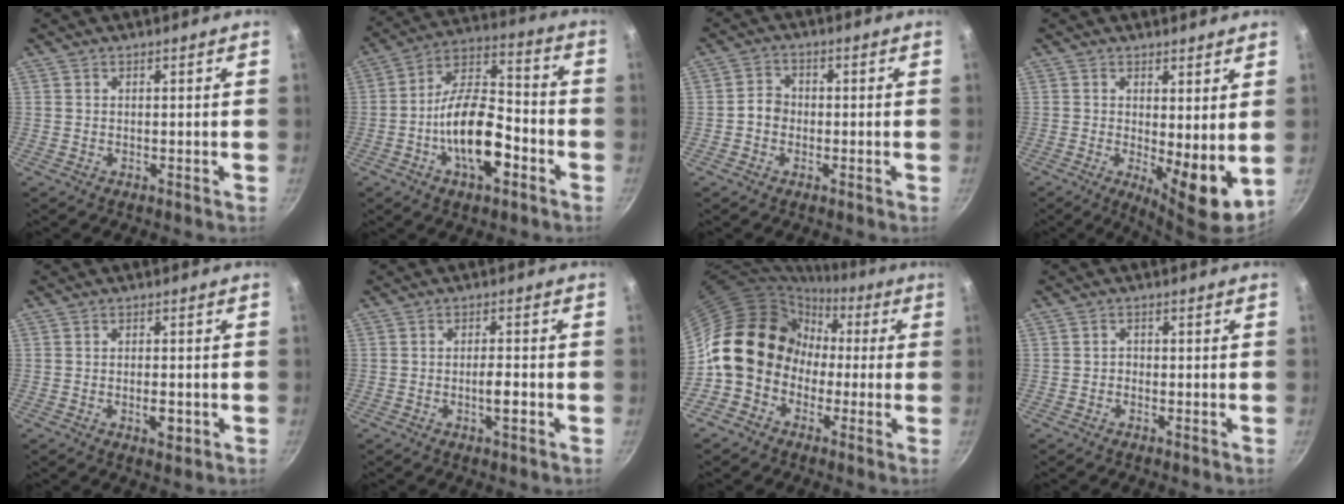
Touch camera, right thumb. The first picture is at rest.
{"total": 16.0, "force": [-5.4, 7.7, 12.9], "torque": [-0.202, 0.051, -0.105]}
{"total": 4.3, "force": [-0.9, 3.8, 1.8], "torque": [-0.004, 0.018, -0.023]}
{"total": 8.6, "force": [0.4, 2.9, 8.1], "torque": [-0.109, -0.024, 0.012]}
{"total": 3.5, "force": [-1.0, 1.7, 2.9], "torque": [-0.045, 0.004, -0.015]}
{"total": 3.7, "force": [-1.2, 1.0, 3.4], "torque": [-0.055, 0.009, -0.021]}
{"total": 14.0, "force": [-1.4, 12.2, 6.7], "torque": [-0.059, 0.048, -0.037]}
{"total": 1.0, "force": [-0.6, 0.8, 0.2], "torque": [-0.001, 0.004, -0.014]}